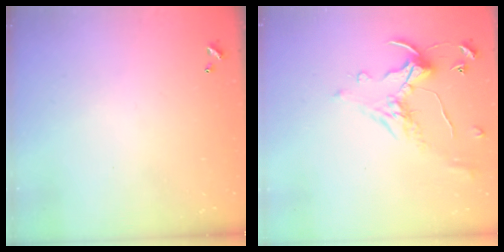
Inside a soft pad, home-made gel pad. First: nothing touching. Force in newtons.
{"total": 1.1, "press": 0.6, "slide": 0.9}